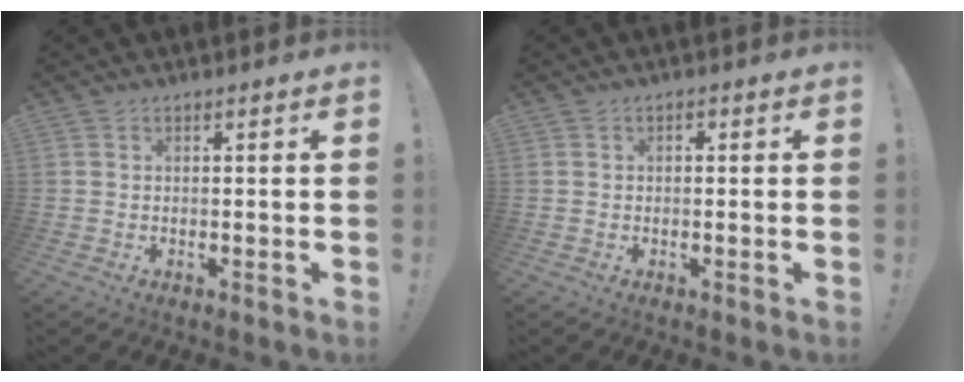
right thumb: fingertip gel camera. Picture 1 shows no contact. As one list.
[{"total": 0.9, "force": [-0.5, 0.6, 0.4], "torque": [-0.007, 0.003, -0.009]}]